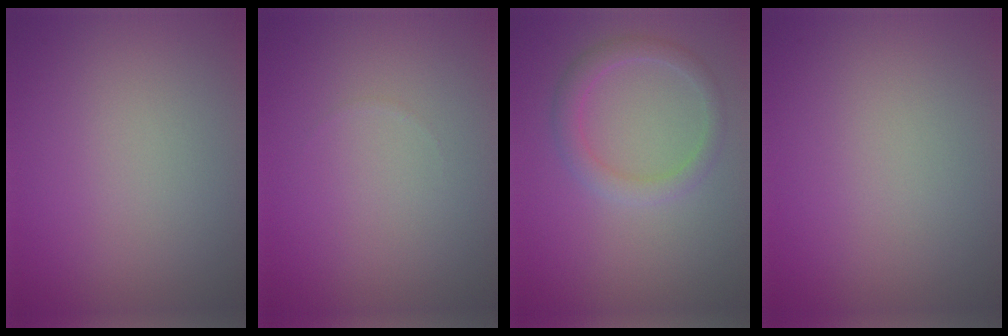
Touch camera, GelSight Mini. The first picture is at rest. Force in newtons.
{"total": 0.0}
{"total": 2.4, "press": 2.4, "slide": 0.1}
{"total": 0.0}